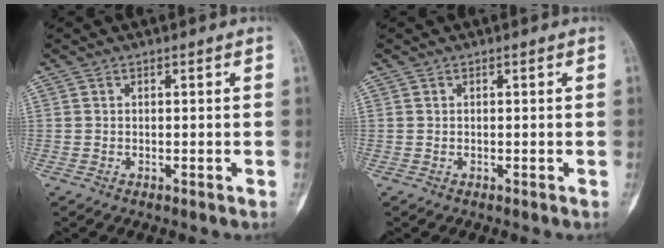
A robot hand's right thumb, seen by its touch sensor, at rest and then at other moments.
{"total": 0.0}